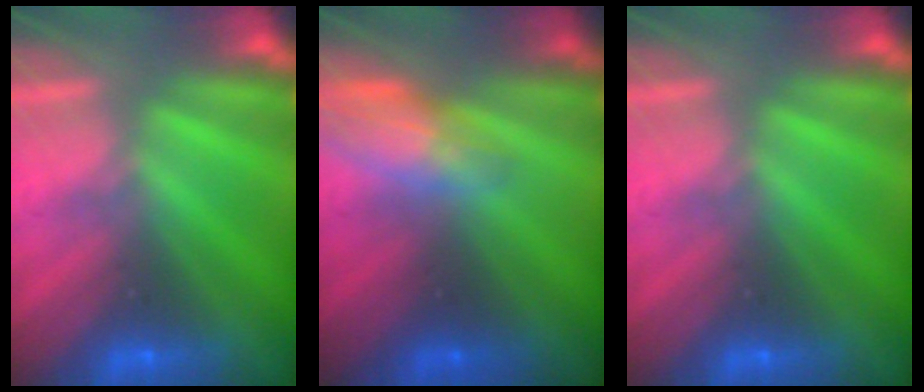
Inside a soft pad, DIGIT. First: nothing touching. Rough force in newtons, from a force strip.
{"total": 2.7}
{"total": 0.0}